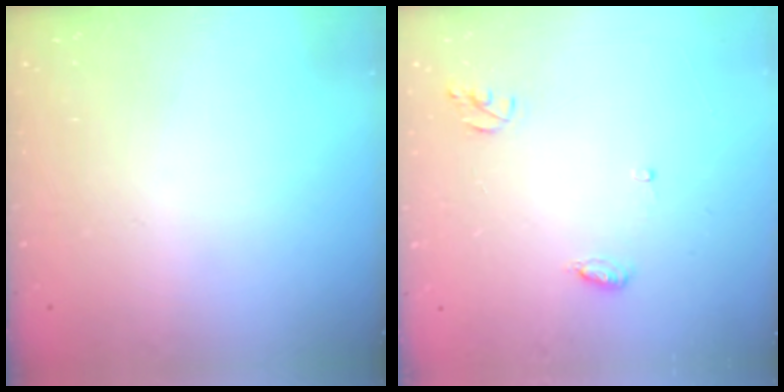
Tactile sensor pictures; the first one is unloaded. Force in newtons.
{"total": 5.1, "press": 5.1, "slide": 0.4}